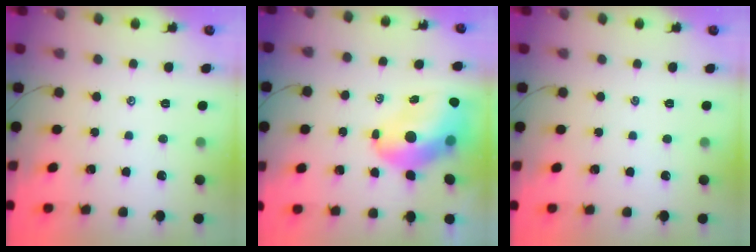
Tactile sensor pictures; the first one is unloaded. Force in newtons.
{"total": 10.3, "press": 9.9, "slide": 2.7}
{"total": 0.0}